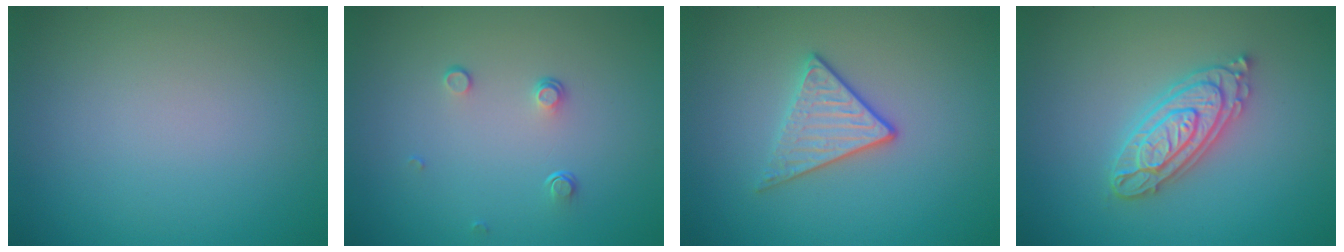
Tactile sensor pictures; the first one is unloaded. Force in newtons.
{"total": 1.0, "press": 0.7, "slide": 0.8}
{"total": 2.9, "press": 2.6, "slide": 1.4}
{"total": 4.3, "press": 4.2, "slide": 0.6}